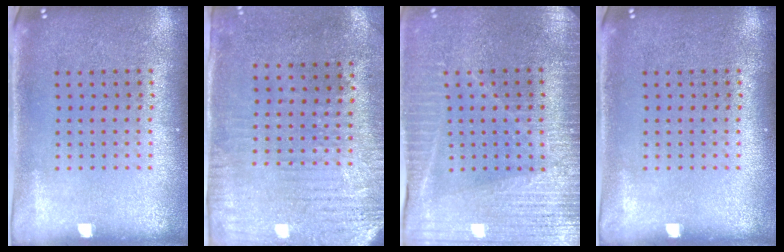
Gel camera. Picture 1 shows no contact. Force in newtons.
{"total": 2.9, "press": 2.4, "slide": 1.7}
{"total": 3.5, "press": 3.3, "slide": 1.3}
{"total": 0.0}